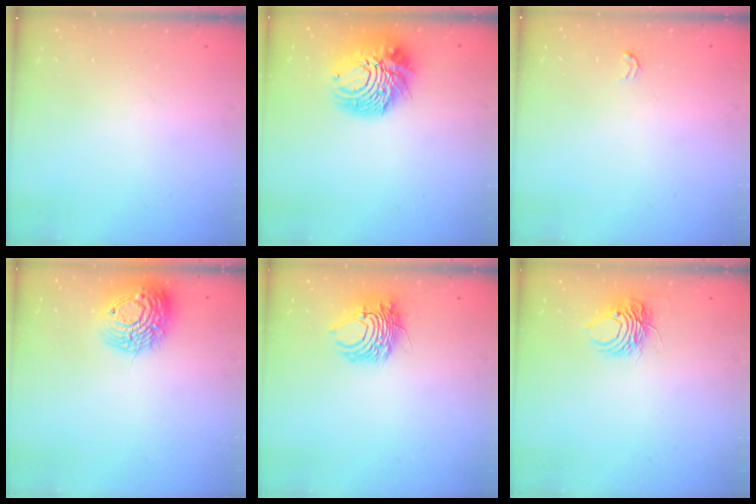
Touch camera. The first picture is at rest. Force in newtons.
{"total": 15.1, "press": 15.0, "slide": 1.5}
{"total": 2.5, "press": 2.5, "slide": 0.5}
{"total": 15.5, "press": 15.5, "slide": 1.5}
{"total": 8.5, "press": 8.4, "slide": 1.4}
{"total": 7.6, "press": 7.6, "slide": 0.5}